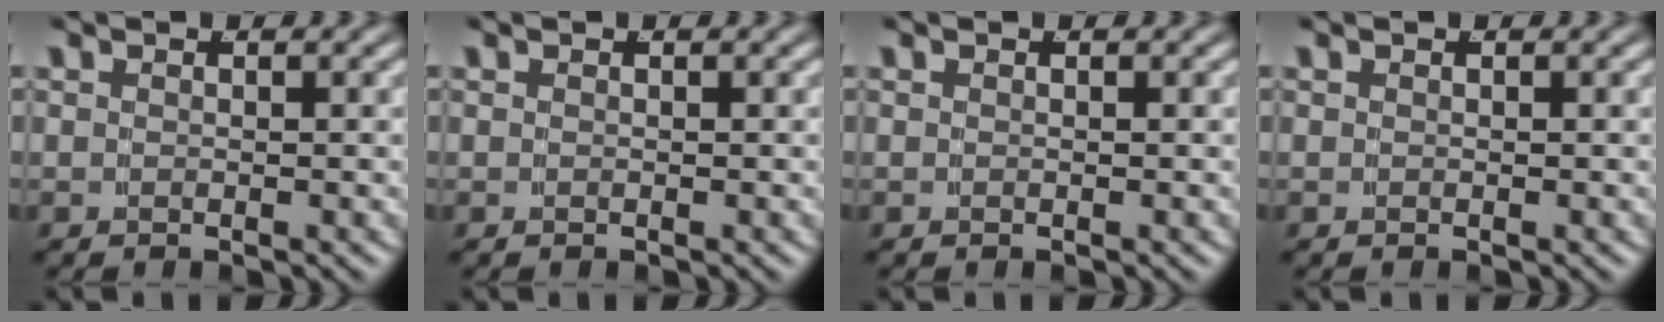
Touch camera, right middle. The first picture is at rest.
{"total": 0.0}
{"total": 0.0}
{"total": 0.0}